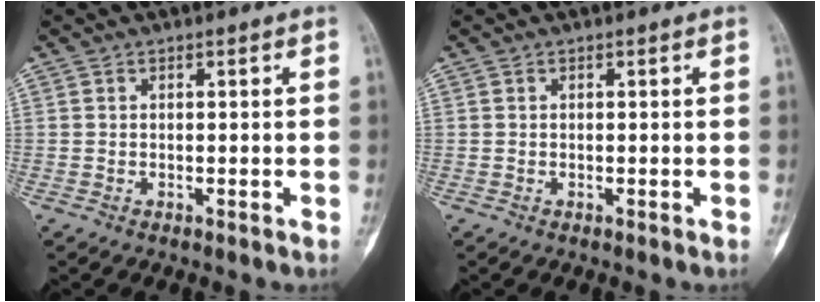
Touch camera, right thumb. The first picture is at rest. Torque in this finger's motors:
{"motor_torque": [0.01, -0.01, 0.08, -0.07, 0.01]}